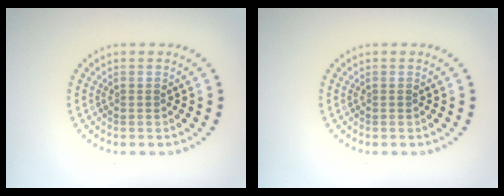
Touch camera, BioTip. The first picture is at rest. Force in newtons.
{"total": 0.0}